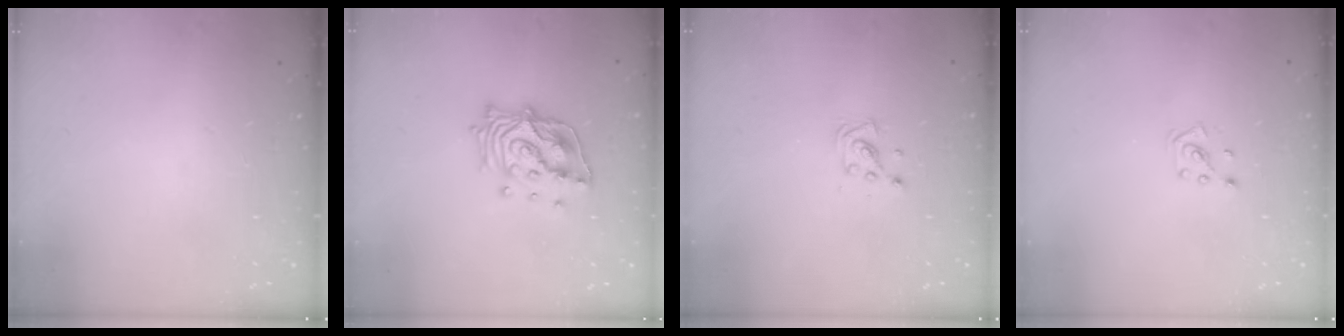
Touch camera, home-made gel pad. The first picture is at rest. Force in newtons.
{"total": 15.2, "press": 15.1, "slide": 2.0}
{"total": 4.6, "press": 4.4, "slide": 1.4}
{"total": 2.1, "press": 2.0, "slide": 0.3}